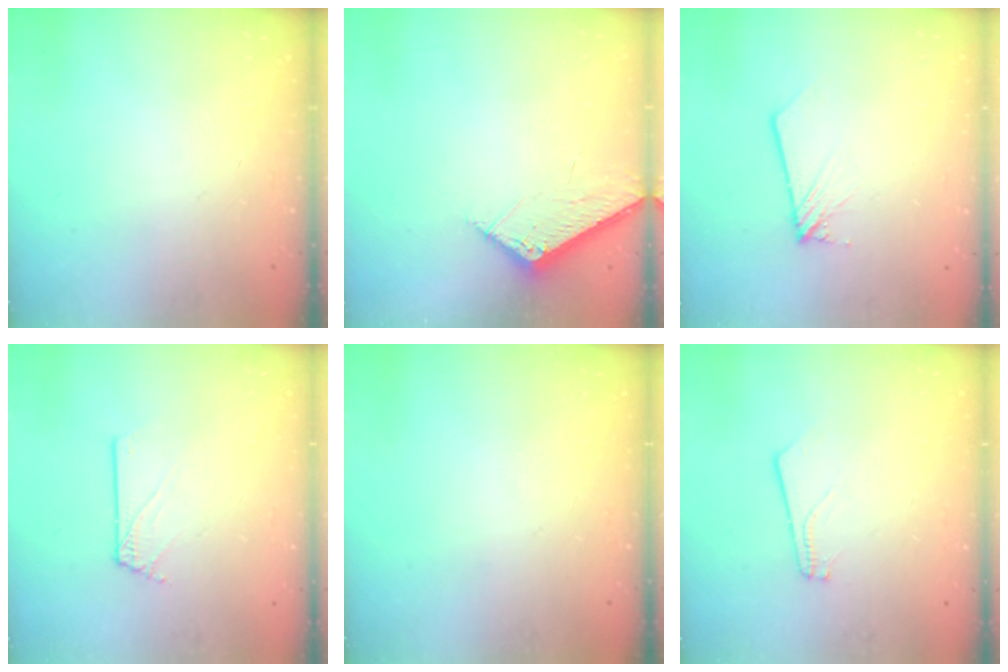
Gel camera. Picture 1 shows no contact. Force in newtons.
{"total": 4.9, "press": 4.9, "slide": 0.6}
{"total": 2.2, "press": 2.2, "slide": 0.3}
{"total": 1.3, "press": 1.3, "slide": 0.1}
{"total": 0.0}
{"total": 2.1, "press": 2.1, "slide": 0.3}